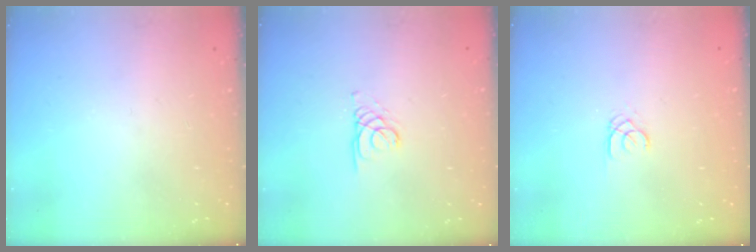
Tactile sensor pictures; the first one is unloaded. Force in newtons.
{"total": 1.4, "press": 1.3, "slide": 0.1}
{"total": 1.8, "press": 1.7, "slide": 0.2}